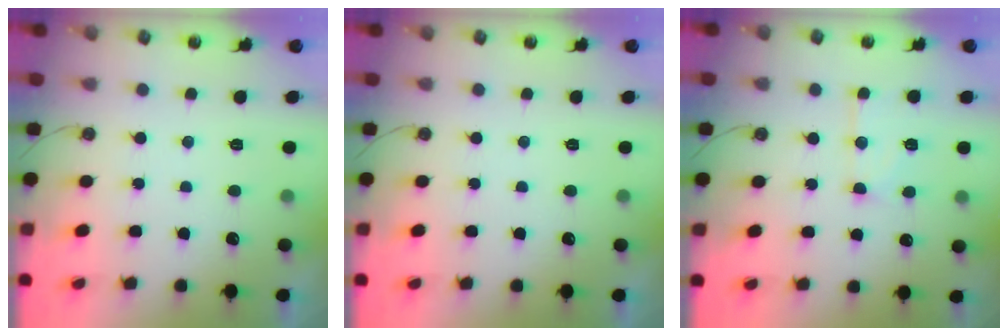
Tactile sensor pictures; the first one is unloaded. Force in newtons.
{"total": 0.0}
{"total": 9.3, "press": 9.3, "slide": 0.8}